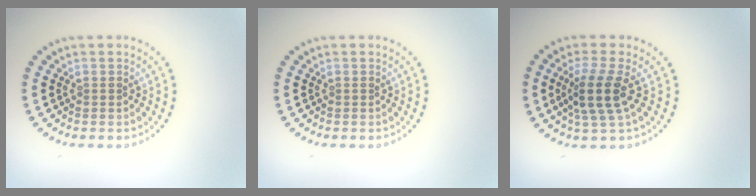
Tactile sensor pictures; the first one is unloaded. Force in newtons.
{"total": 0.0}
{"total": 3.5, "press": 2.8, "slide": 2.1}